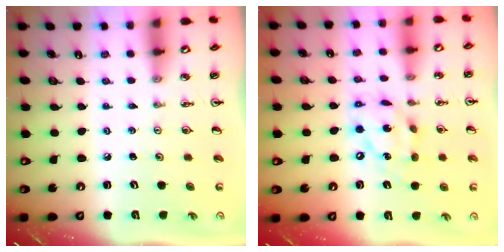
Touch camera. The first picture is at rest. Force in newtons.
{"total": 14.0, "press": 13.9, "slide": 1.4}